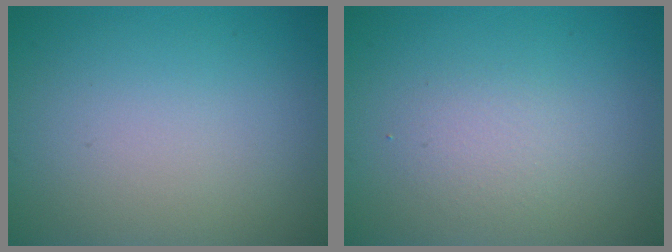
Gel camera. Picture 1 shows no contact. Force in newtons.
{"total": 1.6, "press": 1.6, "slide": 0.2}